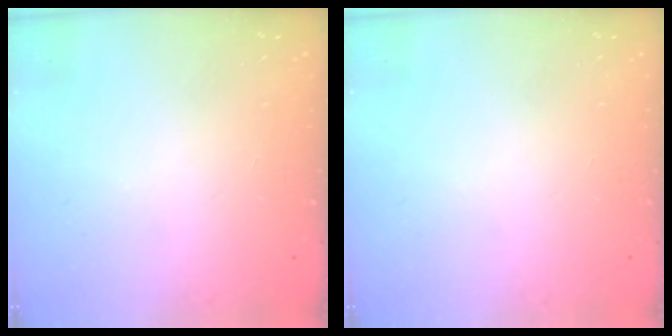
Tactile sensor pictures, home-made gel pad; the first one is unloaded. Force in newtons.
{"total": 0.0}